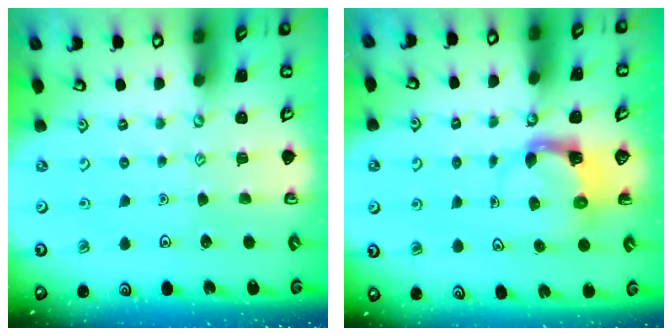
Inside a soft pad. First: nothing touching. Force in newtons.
{"total": 3.9, "press": 3.9, "slide": 0.7}